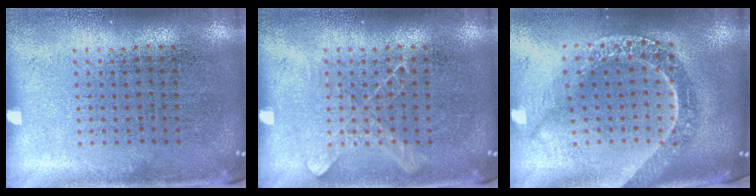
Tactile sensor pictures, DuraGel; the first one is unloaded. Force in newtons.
{"total": 1.1, "press": 1.1, "slide": 0.2}
{"total": 2.7, "press": 2.2, "slide": 1.6}